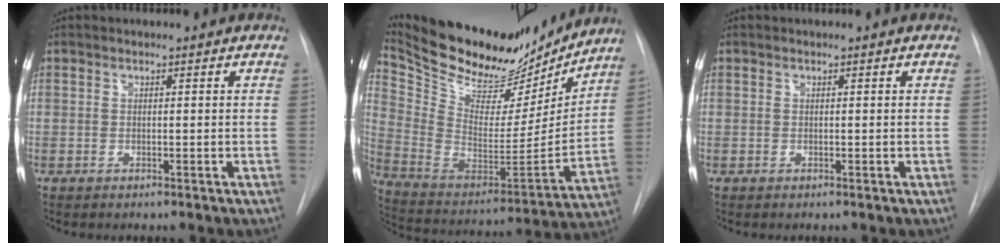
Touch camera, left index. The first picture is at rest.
{"total": 26.1, "force": [22.6, 8.5, 9.9], "torque": [-0.192, -0.031, 0.350]}
{"total": 0.0}